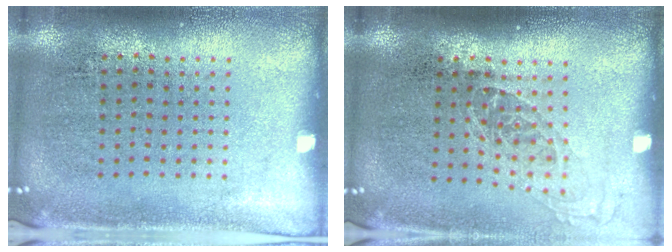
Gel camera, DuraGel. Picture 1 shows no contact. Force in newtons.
{"total": 1.2, "press": 1.0, "slide": 0.7}